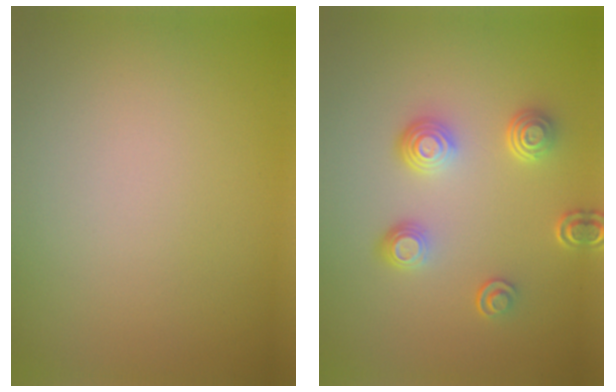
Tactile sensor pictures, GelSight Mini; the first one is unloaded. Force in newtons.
{"total": 3.7, "press": 2.9, "slide": 2.3}